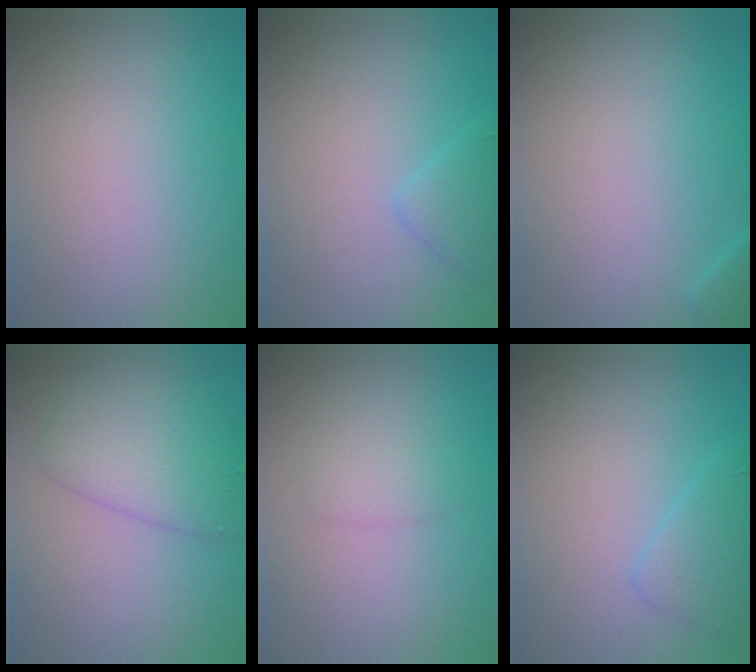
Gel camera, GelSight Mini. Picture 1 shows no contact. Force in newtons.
{"total": 1.7, "press": 1.7, "slide": 0.1}
{"total": 1.1, "press": 1.1, "slide": 0.1}
{"total": 4.4, "press": 4.4, "slide": 0.0}
{"total": 1.4, "press": 1.4, "slide": 0.0}
{"total": 2.1, "press": 2.1, "slide": 0.0}